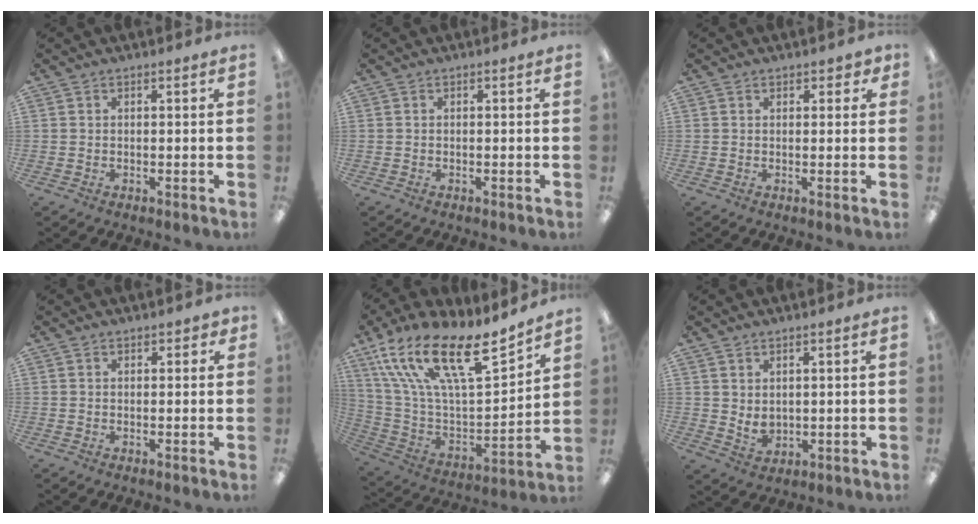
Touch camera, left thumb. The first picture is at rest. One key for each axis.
{"total": 0.0}
{"total": 2.1, "fx": 1.5, "fy": 1.2, "fz": 1.0, "tx": -0.004, "ty": -0.002, "tz": 0.022}
{"total": 1.5, "fx": 1.1, "fy": 0.9, "fz": 0.7, "tx": -0.005, "ty": 0.000, "tz": 0.018}
{"total": 22.5, "fx": 14.8, "fy": 7.5, "fz": 15.2, "tx": -0.278, "ty": -0.095, "tz": 0.258}
{"total": 3.5, "fx": 2.3, "fy": 2.2, "fz": 1.4, "tx": -0.014, "ty": -0.019, "tz": 0.041}